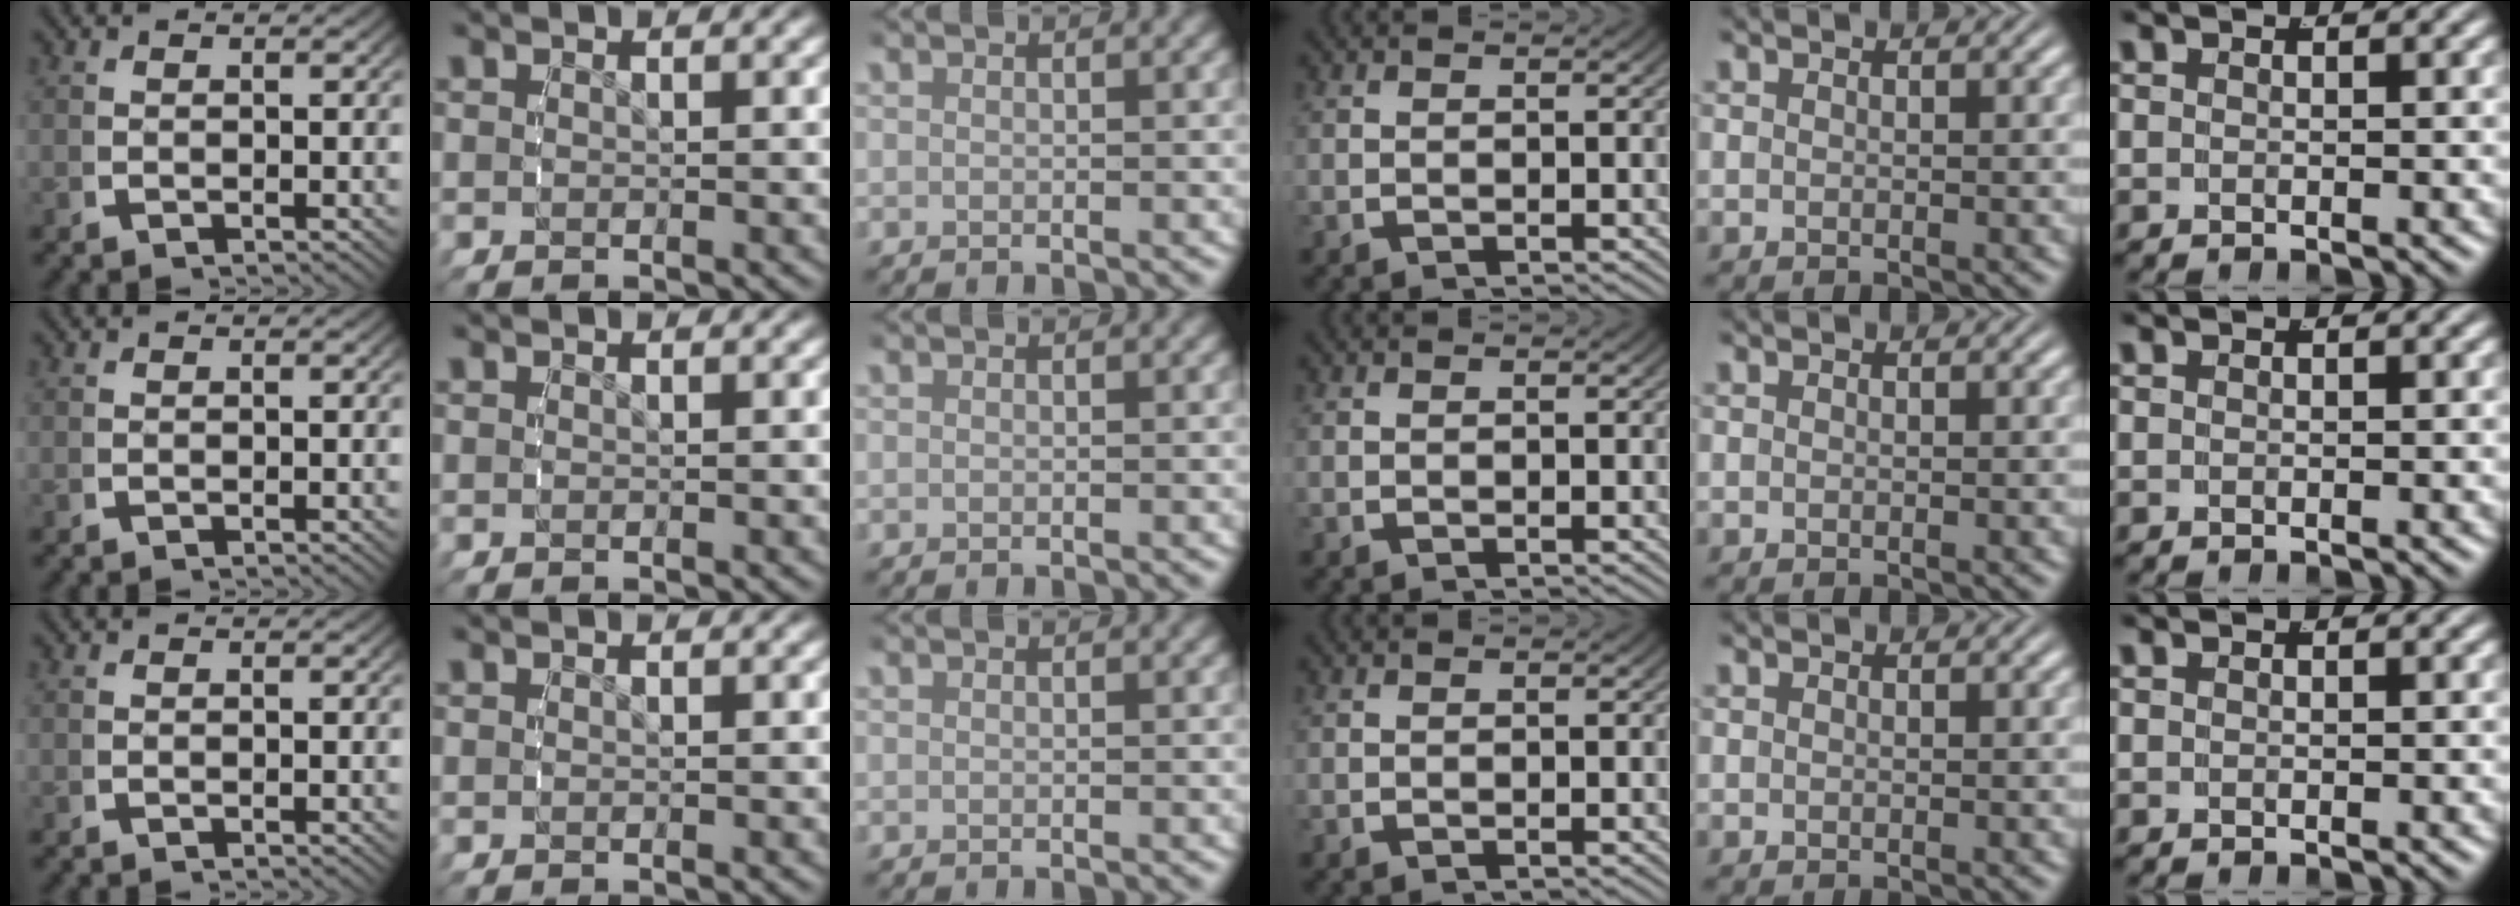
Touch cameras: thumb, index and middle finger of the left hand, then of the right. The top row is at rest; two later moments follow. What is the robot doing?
{"motion": "reach", "object": "stress ball aka squeeze ball"}